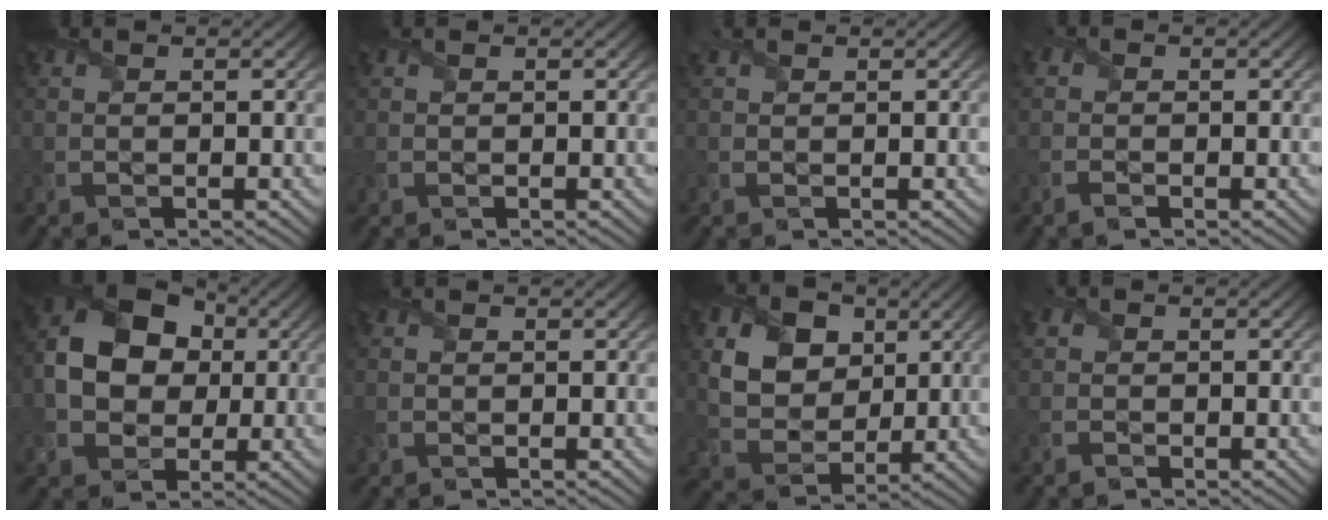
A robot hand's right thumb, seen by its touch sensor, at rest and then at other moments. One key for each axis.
{"total": 0.6, "fx": 0.3, "fy": 0.5, "fz": -0.2, "tx": -0.003, "ty": -0.002, "tz": 0.002}
{"total": 1.3, "fx": 1.1, "fy": 0.6, "fz": 0.4, "tx": -0.017, "ty": 0.008, "tz": 0.016}
{"total": 1.4, "fx": -0.7, "fy": 1.0, "fz": 0.6, "tx": -0.020, "ty": -0.001, "tz": -0.022}
{"total": 11.3, "fx": 1.0, "fy": 8.7, "fz": 7.1, "tx": -0.154, "ty": 0.009, "tz": 0.007}
{"total": 0.8, "fx": 0.1, "fy": 0.8, "fz": 0.0, "tx": -0.010, "ty": -0.001, "tz": -0.002}
{"total": 11.5, "fx": 4.5, "fy": 8.7, "fz": 6.0, "tx": -0.162, "ty": 0.010, "tz": 0.088}
{"total": 1.3, "fx": -0.4, "fy": 1.2, "fz": 0.1, "tx": -0.005, "ty": 0.000, "tz": -0.016}